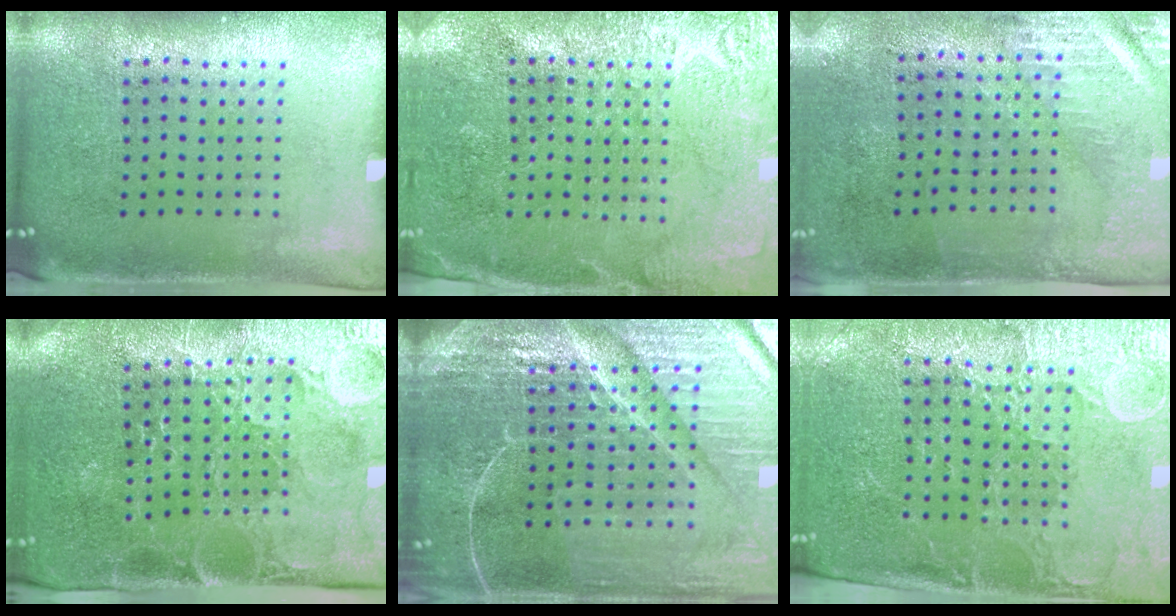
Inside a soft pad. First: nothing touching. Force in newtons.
{"total": 2.8, "press": 2.8, "slide": 0.1}
{"total": 3.0, "press": 2.5, "slide": 1.6}
{"total": 3.8, "press": 3.8, "slide": 0.4}
{"total": 6.8, "press": 6.0, "slide": 3.3}
{"total": 3.3, "press": 3.1, "slide": 1.1}